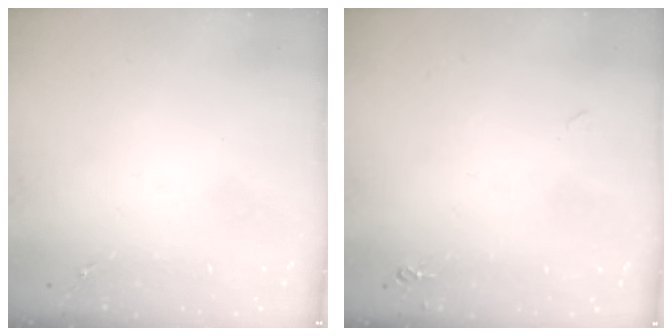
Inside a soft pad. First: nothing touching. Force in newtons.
{"total": 4.1, "press": 4.0, "slide": 0.7}